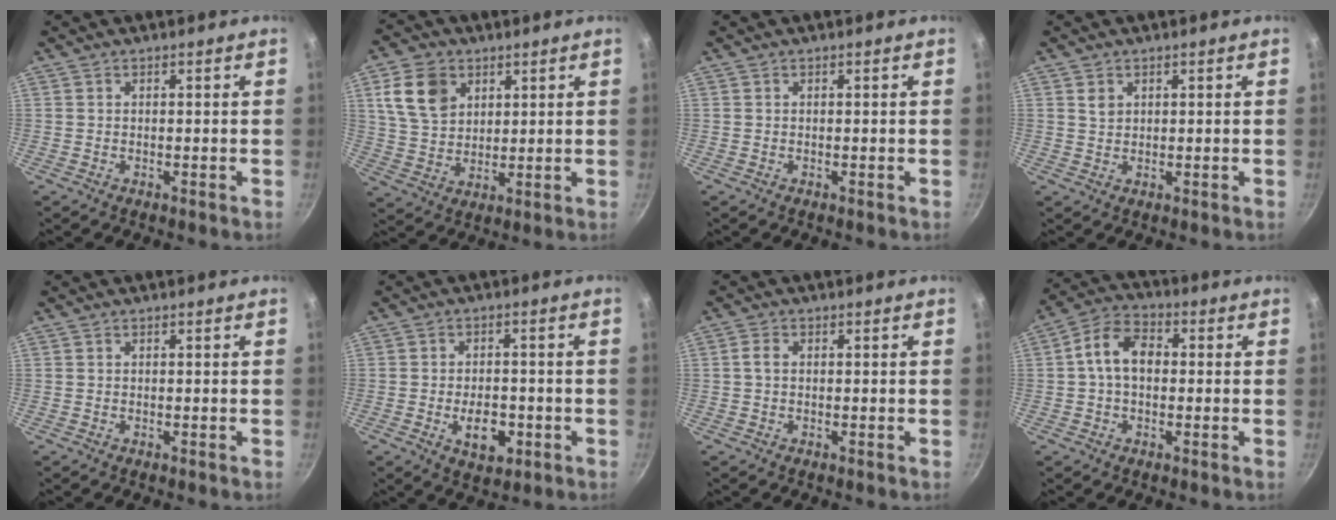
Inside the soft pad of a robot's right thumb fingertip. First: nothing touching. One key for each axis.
{"total": 10.7, "fx": 4.3, "fy": 7.8, "fz": 5.9, "tx": -0.090, "ty": -0.009, "tz": 0.086}
{"total": 0.0}
{"total": 1.9, "fx": 0.9, "fy": 1.4, "fz": 0.9, "tx": -0.014, "ty": -0.002, "tz": 0.018}
{"total": 0.0}
{"total": 7.0, "fx": -2.1, "fy": 4.3, "fz": 5.2, "tx": -0.061, "ty": 0.006, "tz": -0.028}
{"total": 1.8, "fx": 0.1, "fy": 1.2, "fz": 1.3, "tx": -0.028, "ty": 0.006, "tz": 0.000}
{"total": 8.8, "fx": 0.5, "fy": 5.9, "fz": 6.4, "tx": -0.100, "ty": 0.027, "tz": -0.006}